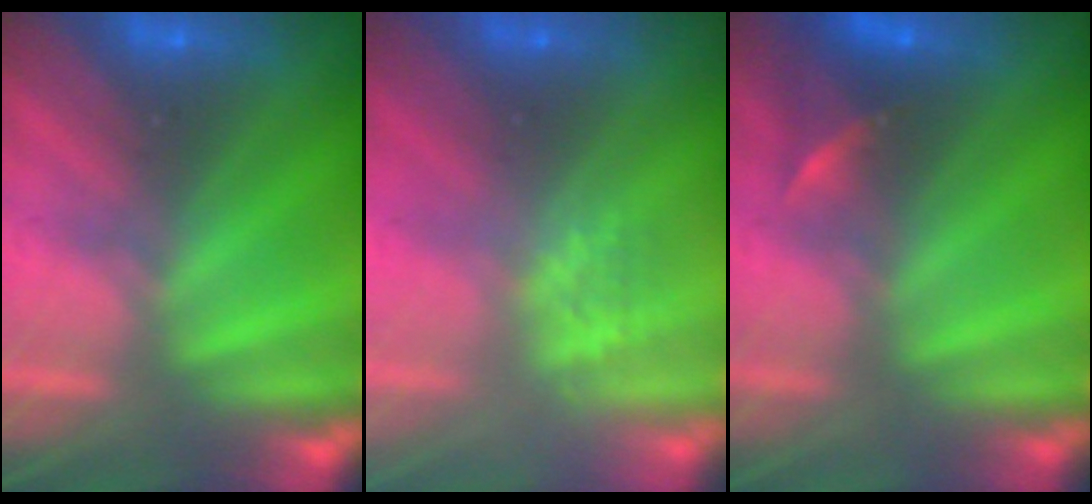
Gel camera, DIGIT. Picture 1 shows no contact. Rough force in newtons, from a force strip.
{"total": 2.8}
{"total": 2.2}